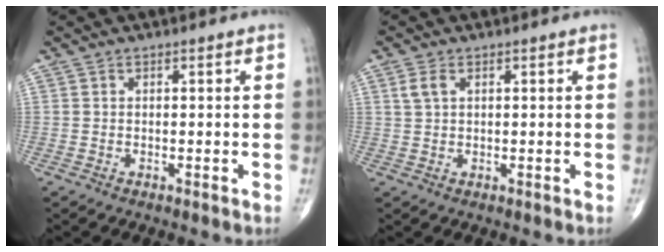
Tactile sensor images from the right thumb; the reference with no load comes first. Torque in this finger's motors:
{"motor_torque": [-0.50, 0.02, -0.12, 0.16, 0.10]}